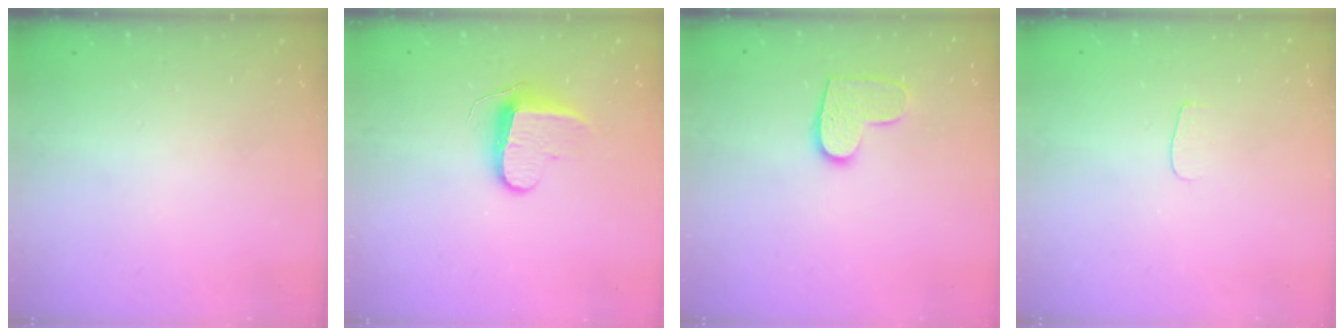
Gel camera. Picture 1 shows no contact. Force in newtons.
{"total": 9.1, "press": 9.1, "slide": 0.3}
{"total": 9.3, "press": 9.3, "slide": 0.3}
{"total": 3.6, "press": 3.6, "slide": 0.4}